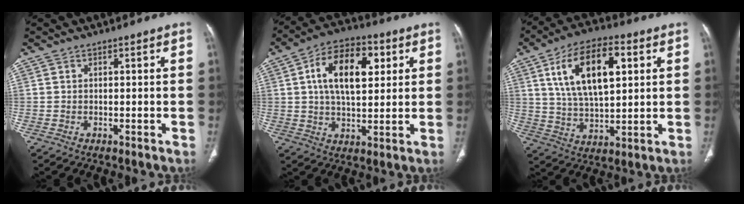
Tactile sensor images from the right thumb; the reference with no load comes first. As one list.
[{"total": 14.9, "force": [4.0, 8.0, 11.9], "torque": [-0.183, 0.005, 0.063]}, {"total": 16.8, "force": [5.5, 8.0, 13.7], "torque": [-0.227, -0.003, 0.100]}]